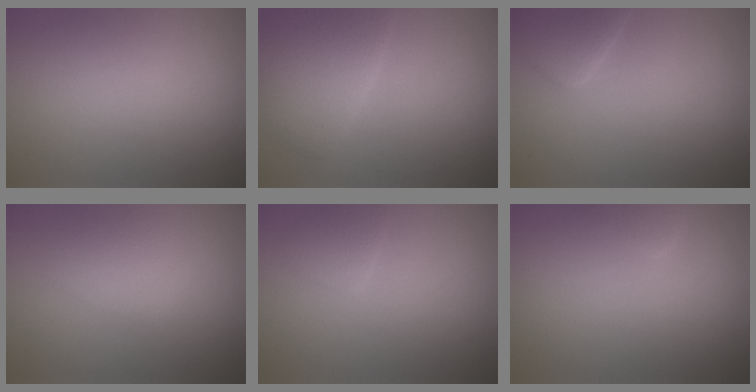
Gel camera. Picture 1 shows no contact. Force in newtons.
{"total": 4.4, "press": 4.4, "slide": 0.2}
{"total": 2.6, "press": 2.6, "slide": 0.1}
{"total": 2.1, "press": 2.1, "slide": 0.1}
{"total": 1.3, "press": 1.3, "slide": 0.1}
{"total": 0.8, "press": 0.8, "slide": 0.0}